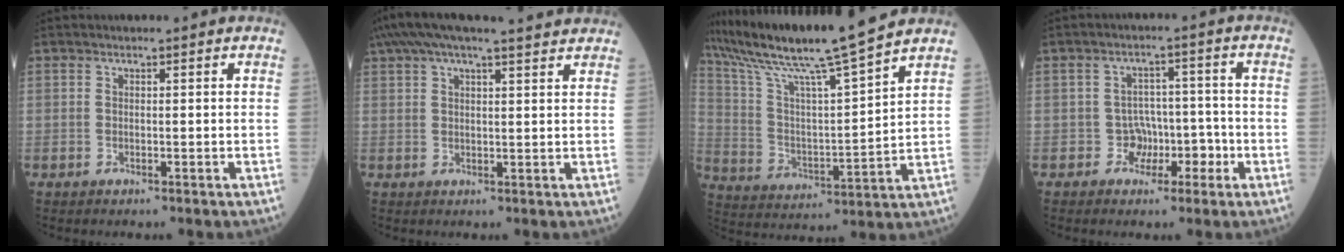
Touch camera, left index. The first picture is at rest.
{"total": 13.2, "force": [11.4, 1.4, 6.5], "torque": [-0.118, 0.052, 0.160]}
{"total": 18.0, "force": [15.5, -1.3, 9.2], "torque": [-0.174, 0.001, 0.269]}
{"total": 4.1, "force": [-1.8, 3.6, 0.8], "torque": [0.004, 0.016, -0.027]}